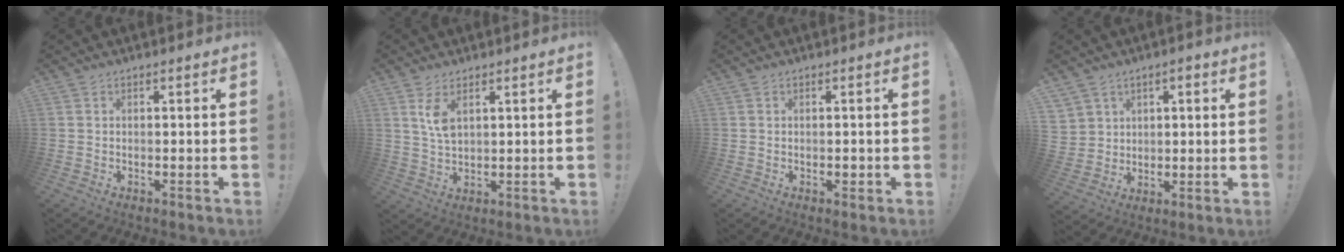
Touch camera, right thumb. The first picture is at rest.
{"total": 5.7, "force": [2.8, 2.5, 4.2], "torque": [-0.079, -0.018, 0.046]}
{"total": 1.0, "force": [-0.3, 0.8, 0.6], "torque": [-0.005, 0.002, -0.005]}
{"total": 6.9, "force": [2.8, 6.2, 0.9], "torque": [-0.006, -0.021, 0.057]}